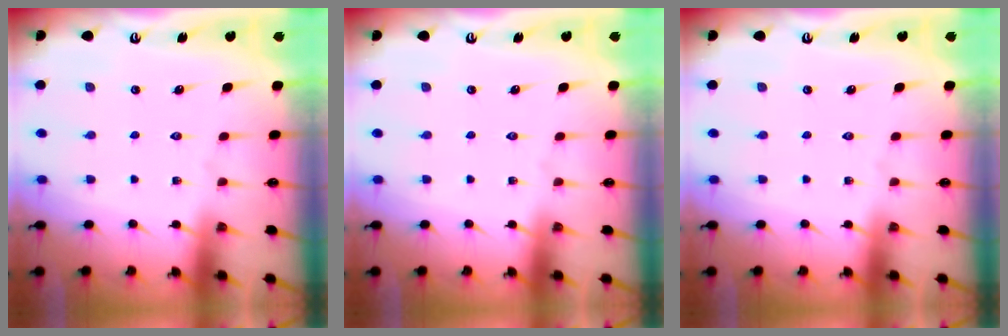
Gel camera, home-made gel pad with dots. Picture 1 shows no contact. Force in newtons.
{"total": 0.0}
{"total": 0.0}